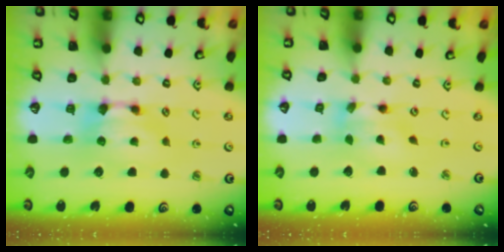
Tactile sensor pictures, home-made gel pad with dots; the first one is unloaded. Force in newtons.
{"total": 3.1, "press": 2.5, "slide": 1.8}